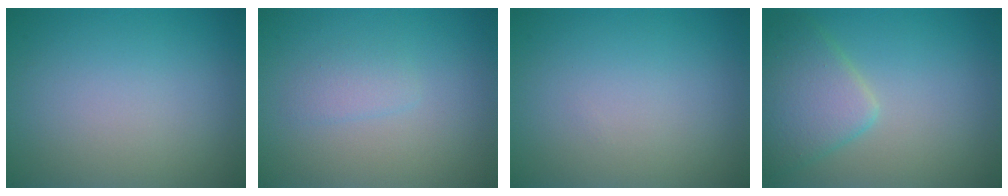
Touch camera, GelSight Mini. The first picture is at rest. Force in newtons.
{"total": 1.2, "press": 1.2, "slide": 0.0}
{"total": 0.0}
{"total": 4.2, "press": 4.2, "slide": 0.3}